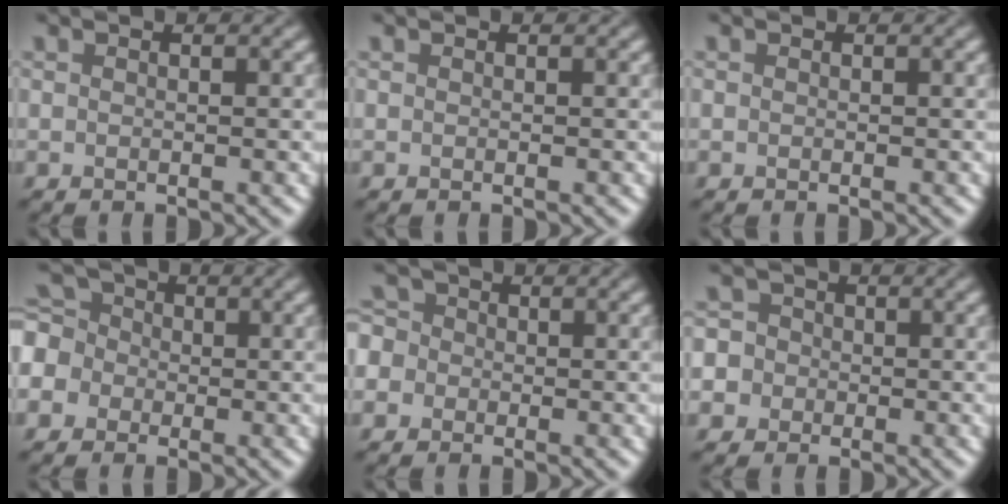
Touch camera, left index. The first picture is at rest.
{"total": 0.0}
{"total": 0.0}
{"total": 6.8, "force": [-0.3, 6.2, 2.7], "torque": [-0.074, 0.035, -0.049]}
{"total": 5.2, "force": [0.4, 4.7, 2.2], "torque": [-0.042, 0.037, -0.037]}
{"total": 6.2, "force": [0.2, 5.9, 1.8], "torque": [-0.033, 0.035, -0.032]}